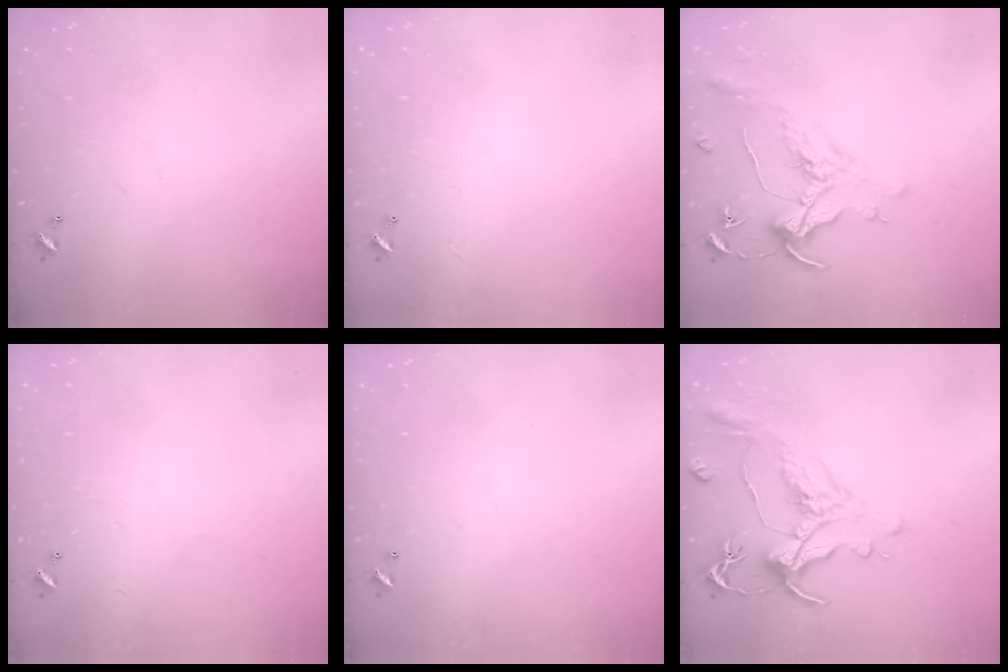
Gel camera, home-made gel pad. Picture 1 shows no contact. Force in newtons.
{"total": 2.6, "press": 2.6, "slide": 0.3}
{"total": 1.6, "press": 1.4, "slide": 0.7}
{"total": 2.2, "press": 2.2, "slide": 0.4}
{"total": 0.0}
{"total": 1.7, "press": 0.9, "slide": 1.4}